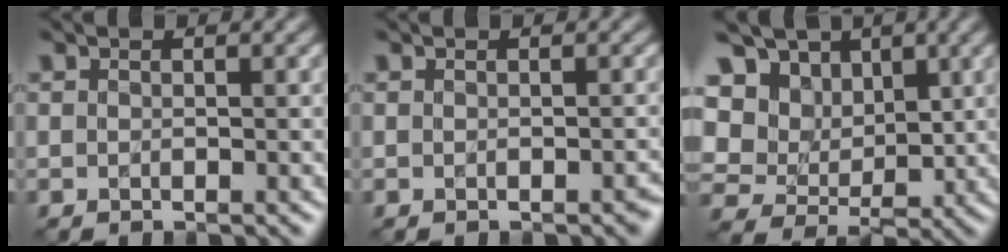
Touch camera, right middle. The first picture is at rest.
{"total": 0.8, "force": [-0.5, 0.5, 0.4], "torque": [-0.004, -0.003, -0.004]}
{"total": 11.6, "force": [3.9, 9.6, 5.2], "torque": [-0.125, 0.023, 0.058]}